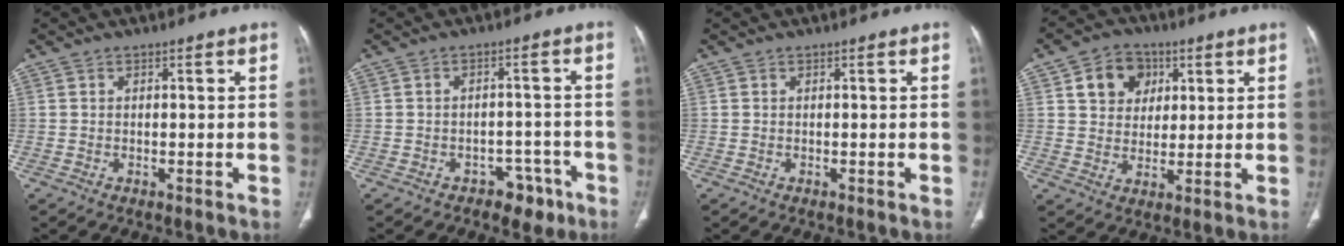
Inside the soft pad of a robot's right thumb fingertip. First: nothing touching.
{"total": 5.3, "force": [-3.3, 3.6, 2.1], "torque": [-0.002, 0.031, -0.039]}
{"total": 0.0}
{"total": 8.9, "force": [3.3, 7.2, 4.0], "torque": [-0.028, -0.008, 0.054]}